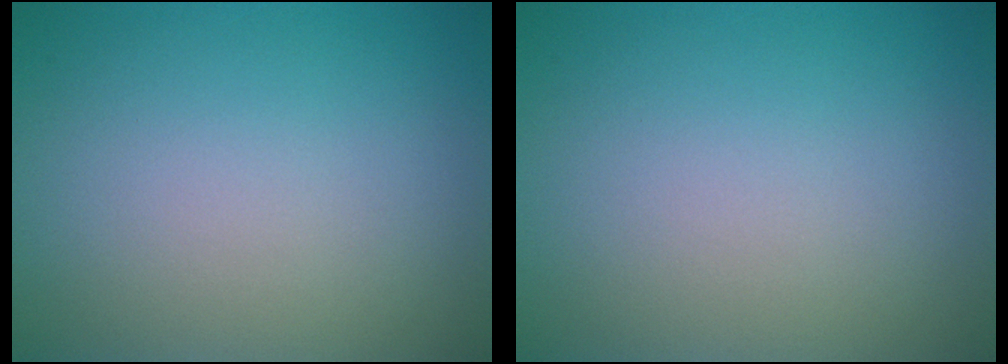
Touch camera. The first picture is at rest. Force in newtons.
{"total": 0.0}